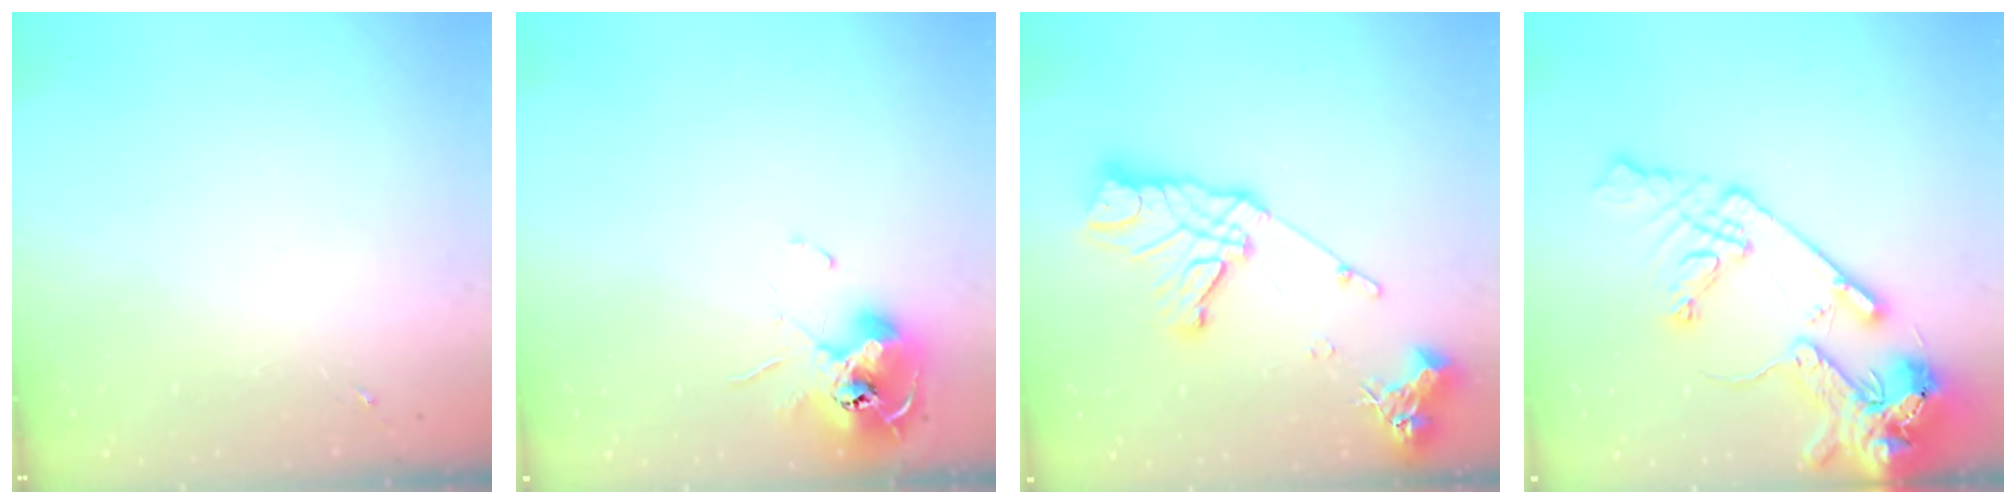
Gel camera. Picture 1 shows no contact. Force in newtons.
{"total": 11.3, "press": 11.3, "slide": 0.6}
{"total": 17.2, "press": 17.1, "slide": 1.8}
{"total": 19.0, "press": 18.8, "slide": 2.9}